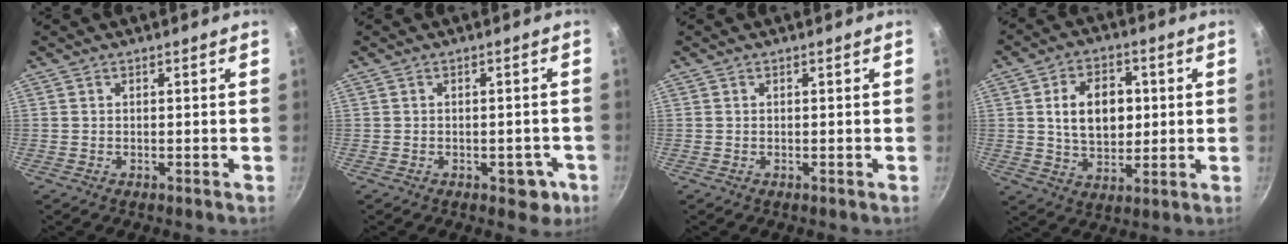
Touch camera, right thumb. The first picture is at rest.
{"total": 4.6, "force": [-1.8, 2.8, 3.1], "torque": [-0.011, 0.017, -0.012]}
{"total": 0.0}
{"total": 11.6, "force": [1.7, 8.0, 8.3], "torque": [-0.104, -0.002, 0.029]}